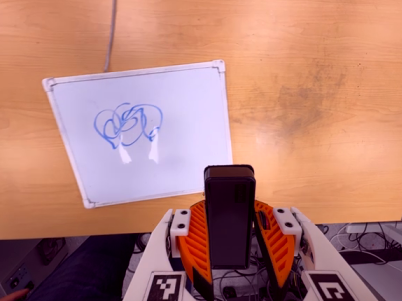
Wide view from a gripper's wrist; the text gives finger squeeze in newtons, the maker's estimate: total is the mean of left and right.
{"total": 6.0, "left": 5.3, "right": 6.7}